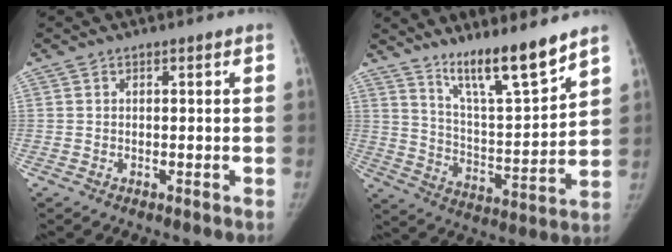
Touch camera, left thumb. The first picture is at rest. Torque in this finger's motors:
{"motor_torque": [0.45, -0.36, 1.36, -1.42, 0.02]}